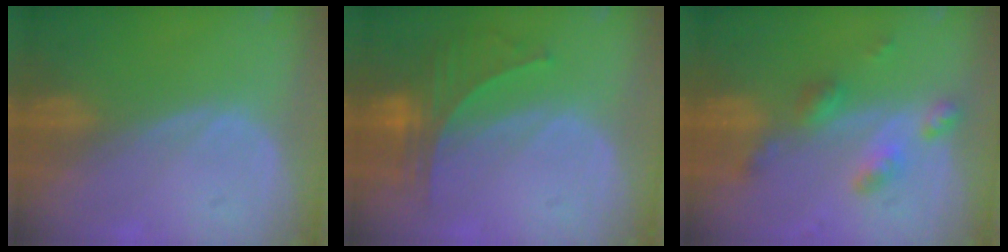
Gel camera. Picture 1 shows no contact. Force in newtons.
{"total": 5.8, "press": 5.7, "slide": 0.5}
{"total": 5.9, "press": 5.2, "slide": 2.8}